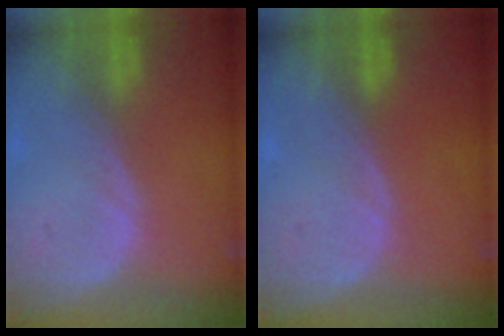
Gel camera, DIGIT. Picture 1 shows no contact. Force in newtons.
{"total": 0.0}